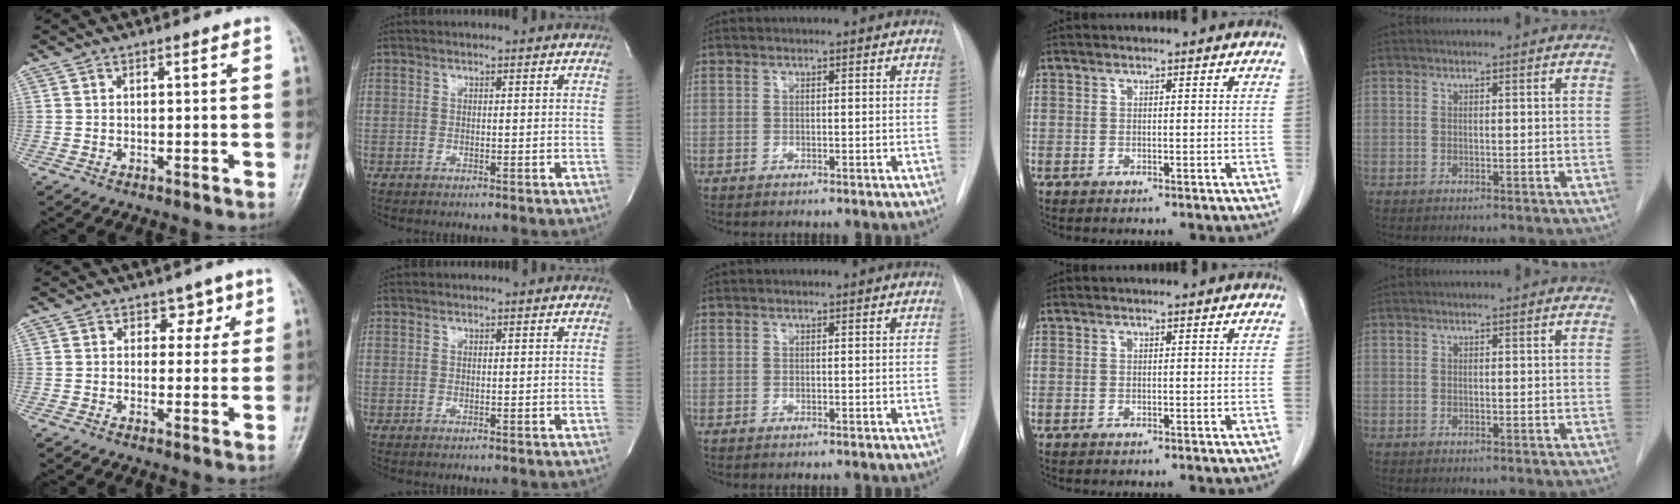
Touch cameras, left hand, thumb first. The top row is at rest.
{"thumb": {"total": 3.5, "force": [1.8, 2.7, 1.4], "torque": [0.015, -0.007, 0.020]}}